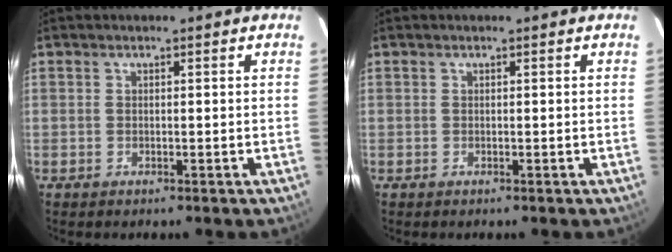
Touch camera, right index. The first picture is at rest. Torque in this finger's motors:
{"motor_torque": [0.02, 0.02, 0.00, 0.00]}